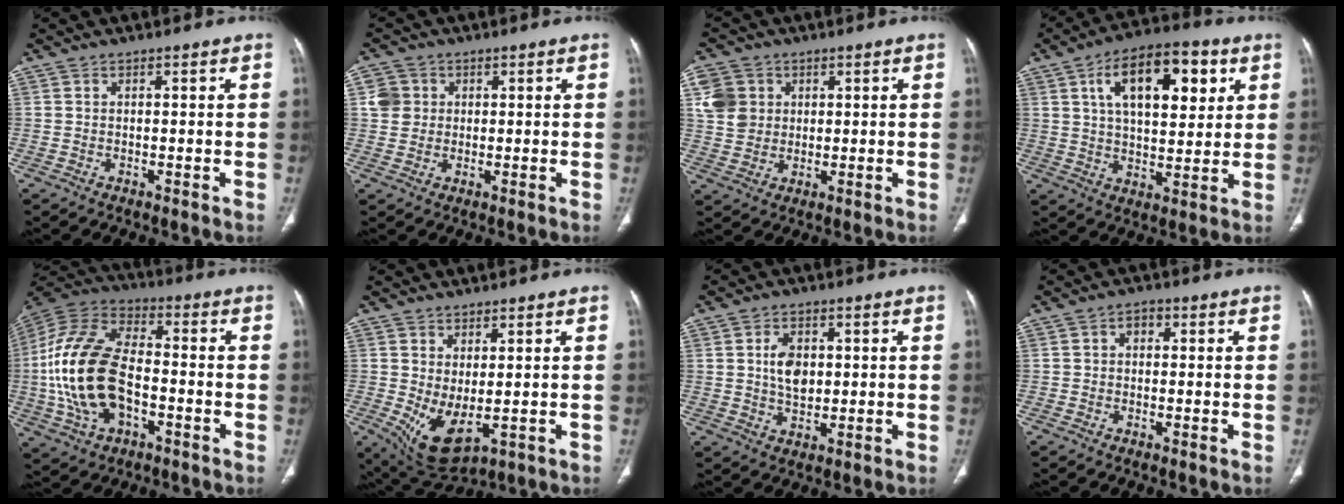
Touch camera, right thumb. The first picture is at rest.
{"total": 4.4, "force": [0.9, 4.1, 1.1], "torque": [0.000, 0.005, 0.016]}
{"total": 7.4, "force": [2.1, 6.5, 2.7], "torque": [-0.034, 0.002, 0.045]}
{"total": 17.0, "force": [6.4, 8.4, 13.4], "torque": [-0.172, -0.005, 0.102]}
{"total": 20.6, "force": [-3.4, 11.9, 16.4], "torque": [-0.341, 0.022, -0.063]}
{"total": 8.1, "force": [-0.7, 3.9, 7.0], "torque": [-0.124, -0.013, 0.012]}
{"total": 5.9, "force": [1.0, 4.0, 4.3], "torque": [-0.059, -0.004, 0.020]}
{"total": 1.8, "force": [0.1, 1.4, 1.0], "torque": [-0.004, 0.008, -0.005]}